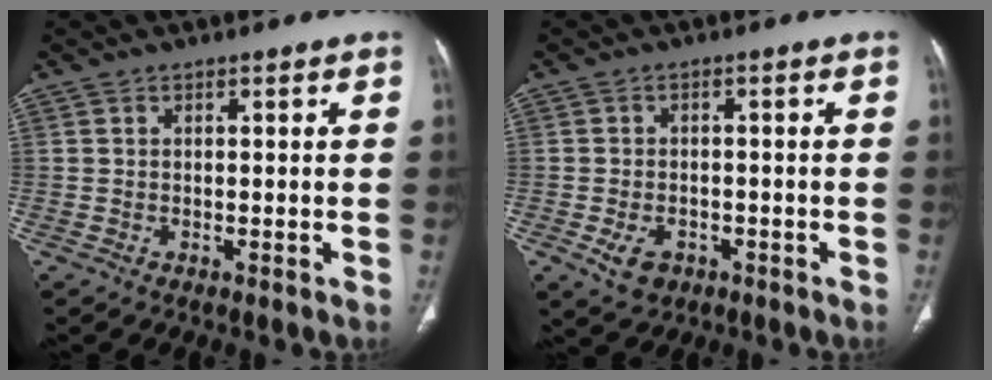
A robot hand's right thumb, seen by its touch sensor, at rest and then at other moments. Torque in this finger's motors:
{"motor_torque": [-0.30, 0.48, 0.42, 0.39, 0.00]}